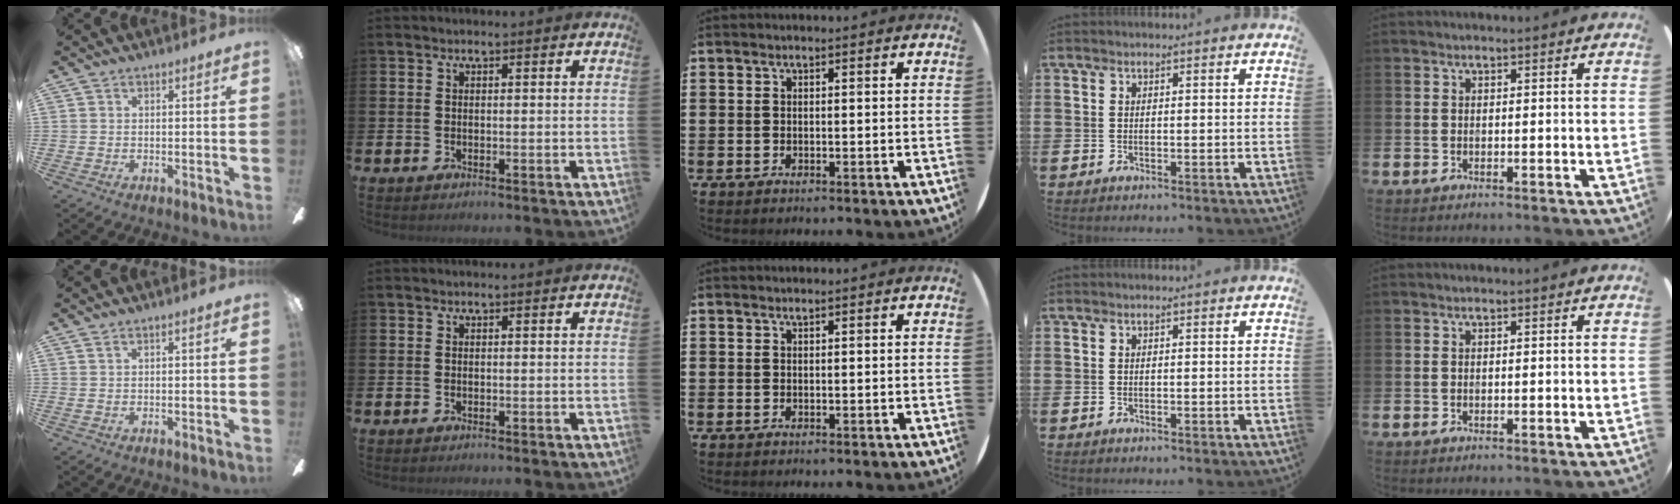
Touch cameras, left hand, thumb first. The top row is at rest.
{"thumb": {"total": 0.9, "force": [0.2, 0.2, 0.9], "torque": [-0.017, 0.001, 0.004]}}